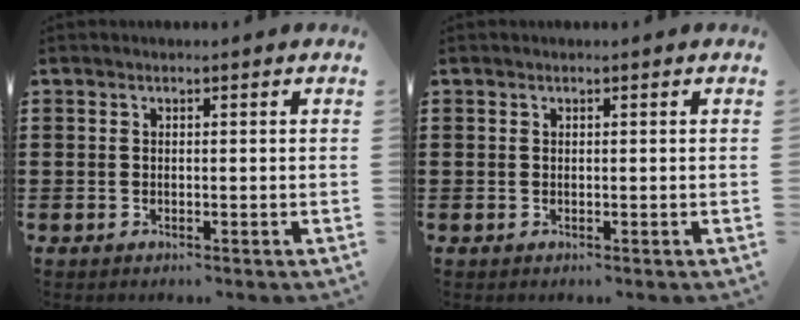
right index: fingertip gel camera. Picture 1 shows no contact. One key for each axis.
{"total": 0.0}